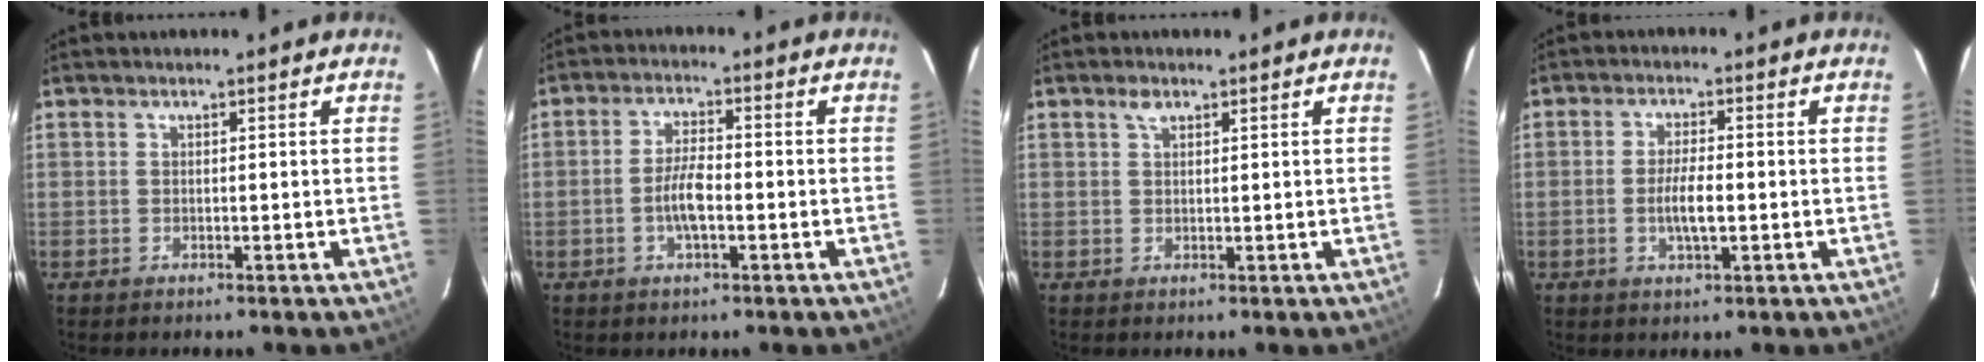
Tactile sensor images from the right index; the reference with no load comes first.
{"total": 5.2, "force": [-1.5, 1.6, 4.7], "torque": [-0.096, 0.006, -0.030]}
{"total": 1.5, "force": [1.0, 0.8, 0.8], "torque": [-0.016, 0.005, 0.017]}
{"total": 4.8, "force": [-1.0, 1.1, 4.5], "torque": [-0.087, -0.001, -0.016]}